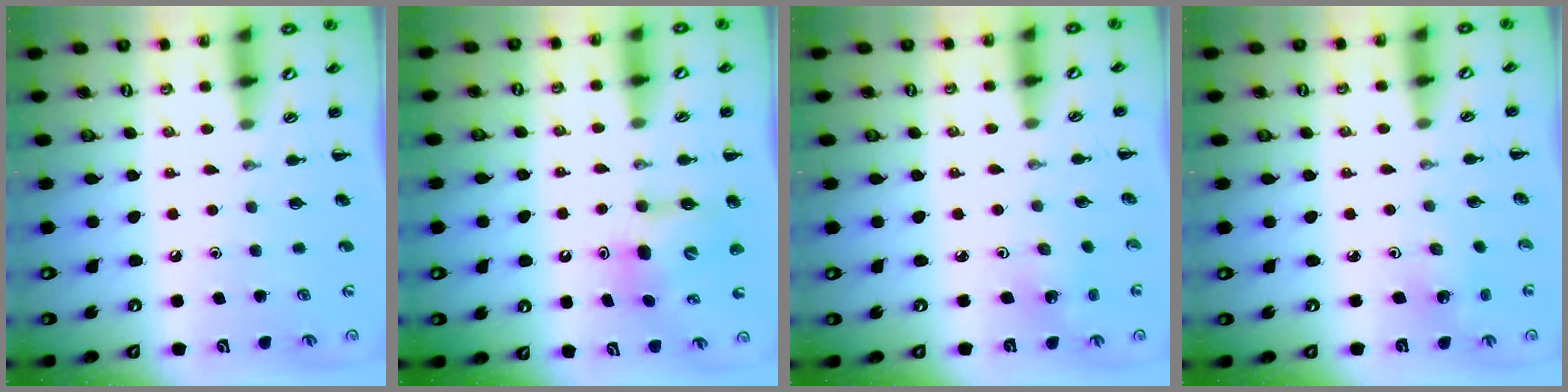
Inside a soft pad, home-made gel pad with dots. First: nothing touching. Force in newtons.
{"total": 7.3, "press": 7.2, "slide": 1.2}
{"total": 1.6, "press": 1.5, "slide": 0.6}
{"total": 1.6, "press": 1.5, "slide": 0.6}